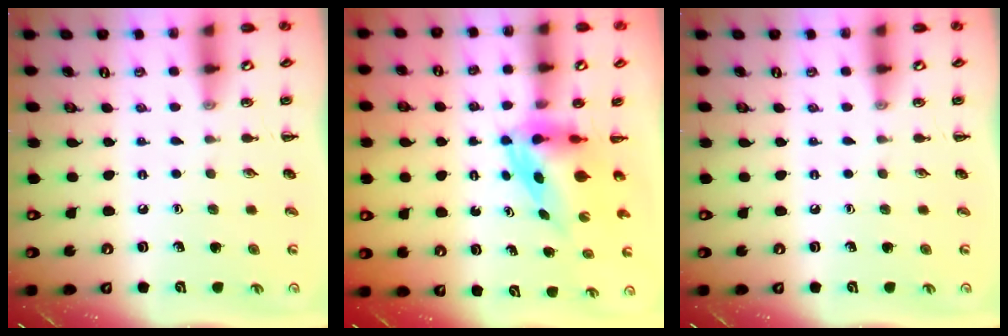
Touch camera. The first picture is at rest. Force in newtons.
{"total": 4.0, "press": 3.9, "slide": 1.0}
{"total": 0.0}